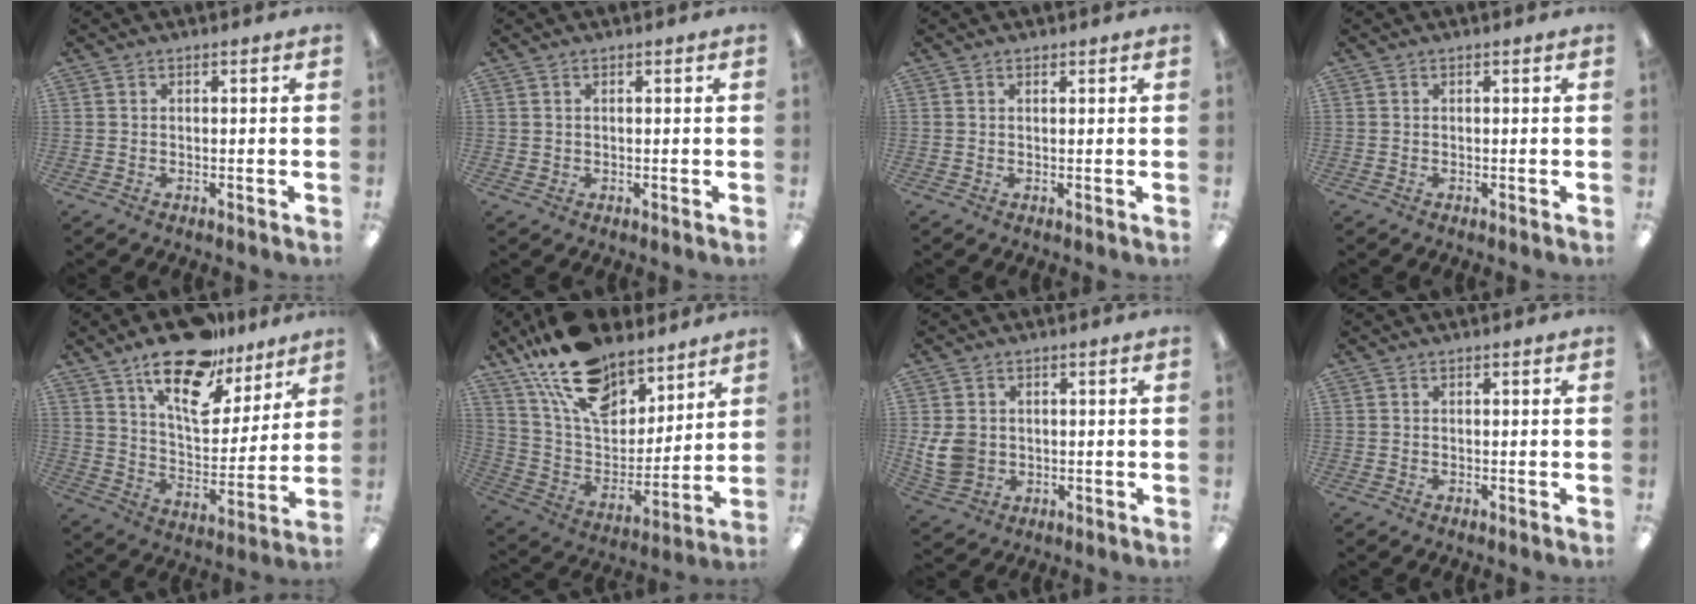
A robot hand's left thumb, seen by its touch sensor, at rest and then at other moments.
{"total": 0.6, "force": [0.3, 0.6, 0.0], "torque": [0.000, 0.003, 0.005]}
{"total": 0.5, "force": [0.5, 0.2, 0.1], "torque": [-0.003, 0.000, 0.009]}
{"total": 0.0}
{"total": 19.6, "force": [13.6, 9.0, 11.0], "torque": [-0.178, -0.076, 0.235]}
{"total": 20.4, "force": [15.0, 10.0, 9.5], "torque": [-0.190, -0.082, 0.274]}
{"total": 6.9, "force": [0.2, 6.0, 3.5], "torque": [-0.080, 0.008, 0.009]}
{"total": 0.0}